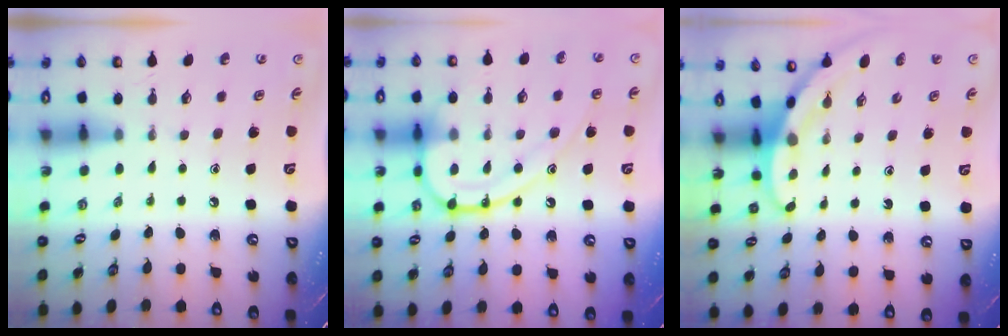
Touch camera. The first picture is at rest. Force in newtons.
{"total": 15.2, "press": 15.1, "slide": 1.5}
{"total": 3.4, "press": 3.4, "slide": 0.1}